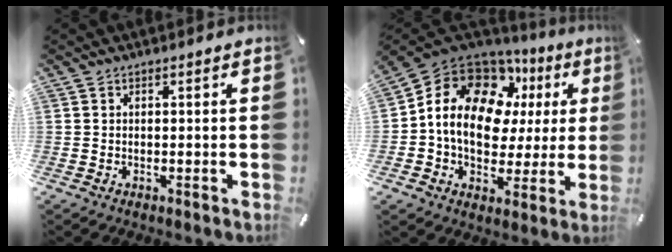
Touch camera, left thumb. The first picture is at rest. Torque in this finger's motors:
{"motor_torque": [1.71, 1.80, 2.06, -0.72, 0.60]}